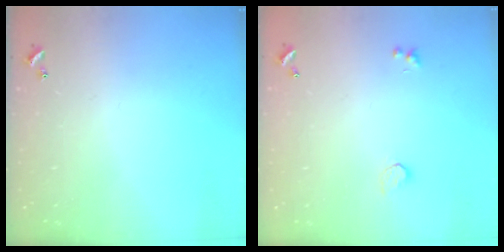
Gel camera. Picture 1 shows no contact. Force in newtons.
{"total": 1.0, "press": 0.7, "slide": 0.7}